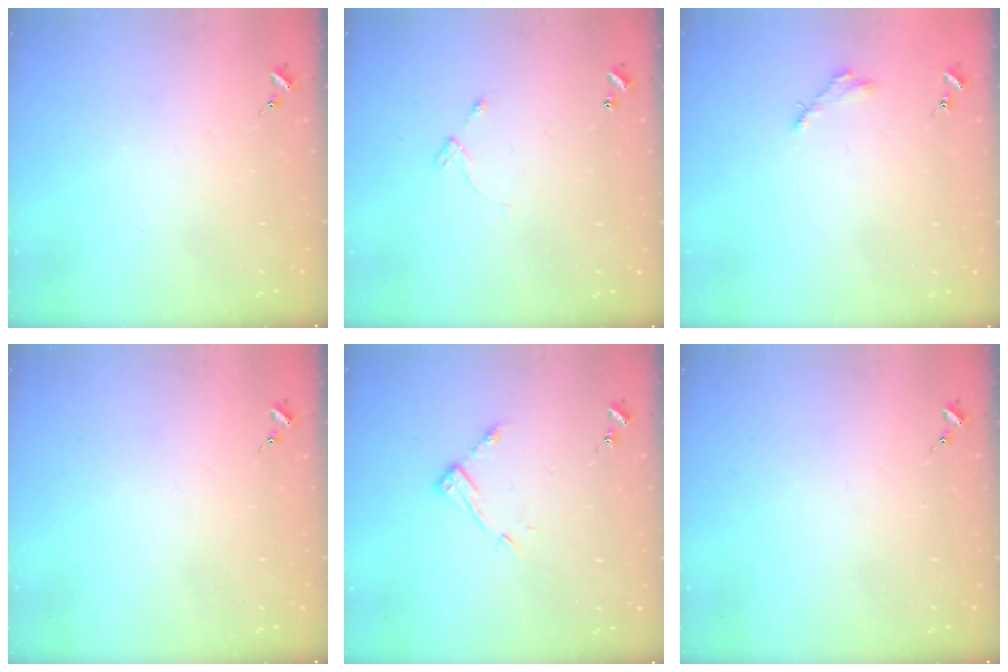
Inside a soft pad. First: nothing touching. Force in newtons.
{"total": 4.4, "press": 4.4, "slide": 0.5}
{"total": 2.8, "press": 2.8, "slide": 0.3}
{"total": 0.0}
{"total": 8.8, "press": 8.8, "slide": 0.5}
{"total": 0.0}